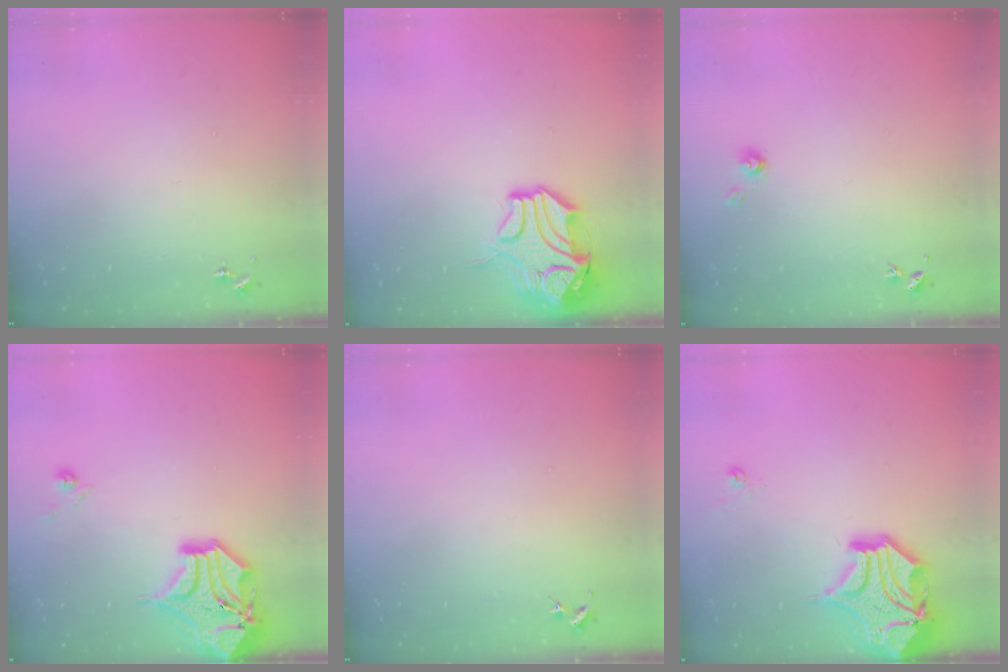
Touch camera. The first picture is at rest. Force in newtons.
{"total": 13.9, "press": 13.7, "slide": 2.0}
{"total": 3.3, "press": 3.3, "slide": 0.2}
{"total": 16.2, "press": 16.0, "slide": 2.6}
{"total": 2.7, "press": 2.7, "slide": 0.3}
{"total": 19.0, "press": 18.8, "slide": 2.6}